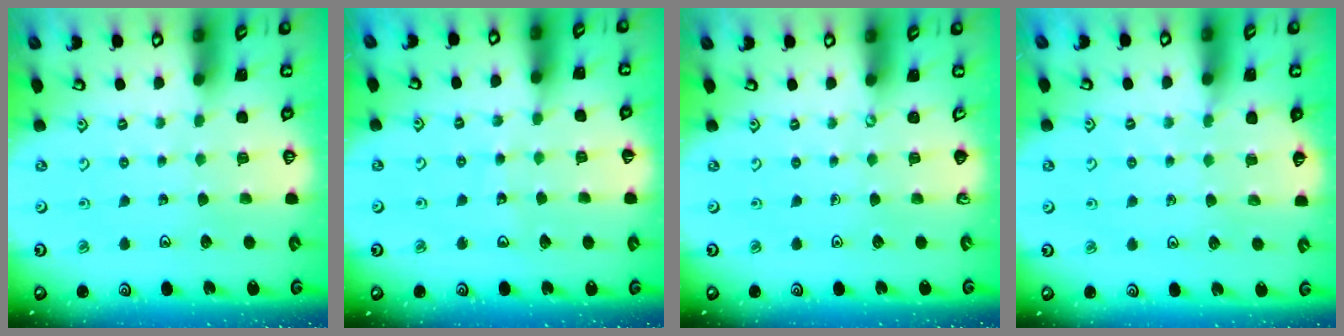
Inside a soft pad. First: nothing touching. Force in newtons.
{"total": 5.1, "press": 5.1, "slide": 0.7}
{"total": 0.0}
{"total": 4.5, "press": 4.5, "slide": 0.6}